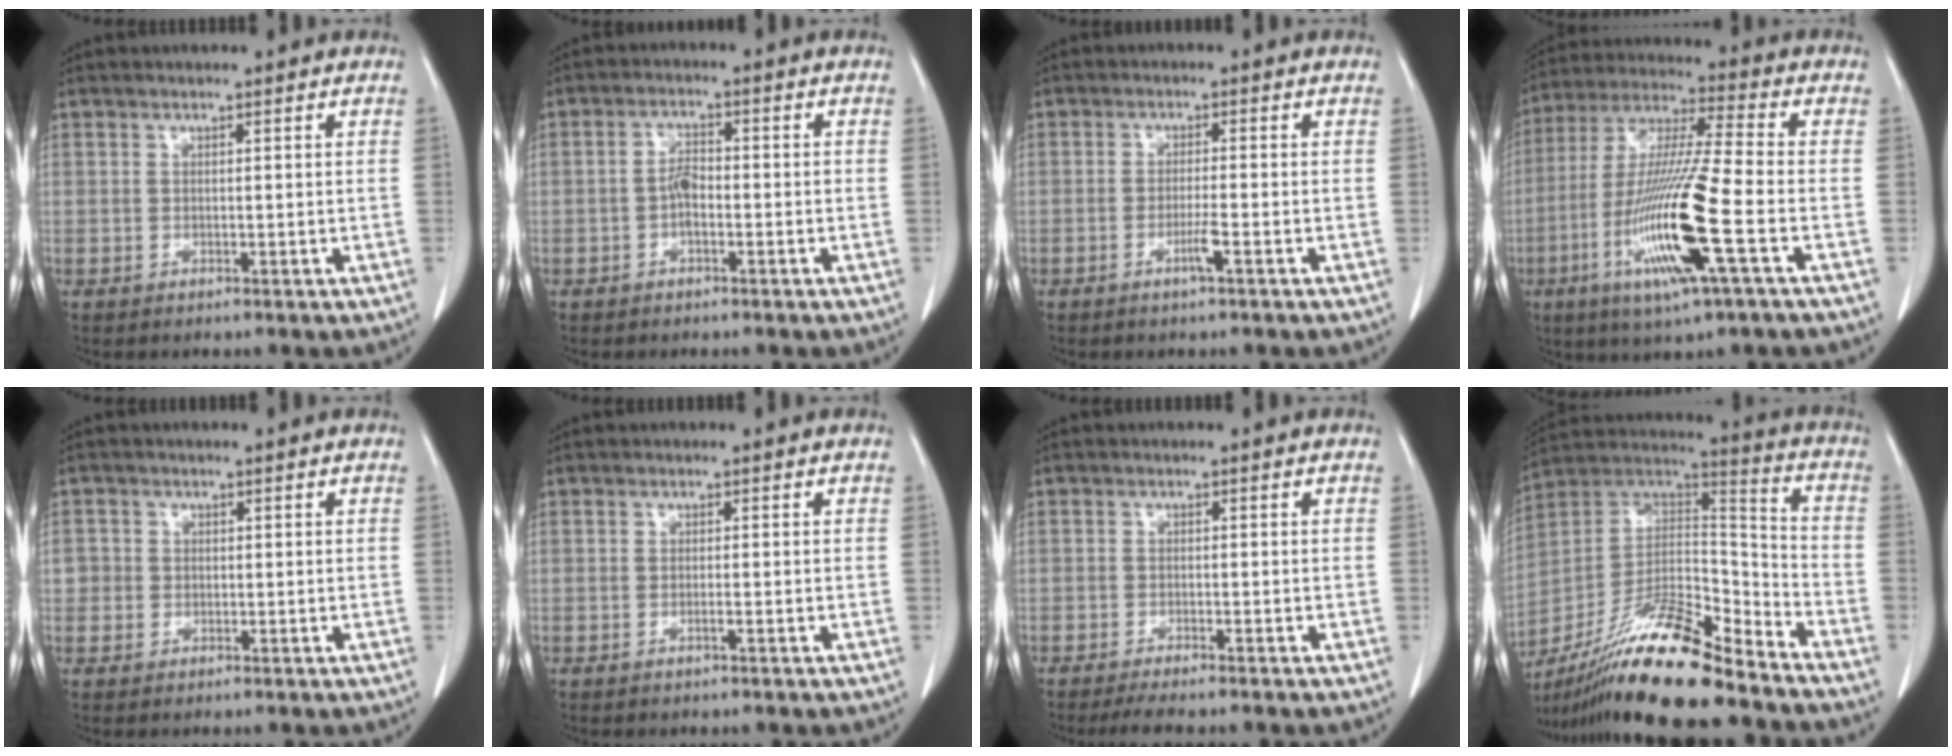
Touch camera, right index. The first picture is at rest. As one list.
[{"total": 2.8, "force": [-0.9, 1.2, 2.4], "torque": [-0.047, 0.008, -0.017]}, {"total": 2.6, "force": [-1.3, -0.3, 2.2], "torque": [-0.043, -0.004, -0.026]}, {"total": 17.1, "force": [-5.7, 0.3, 16.2], "torque": [-0.332, -0.022, -0.110]}, {"total": 2.0, "force": [-0.1, 2.0, 0.2], "torque": [0.010, 0.006, -0.005]}, {"total": 0.7, "force": [-0.4, -0.1, 0.6], "torque": [-0.013, 0.000, -0.006]}, {"total": 4.4, "force": [-3.8, 0.1, 2.2], "torque": [-0.030, -0.010, -0.060]}, {"total": 21.1, "force": [-16.2, 3.2, 13.2], "torque": [-0.251, 0.001, -0.292]}]